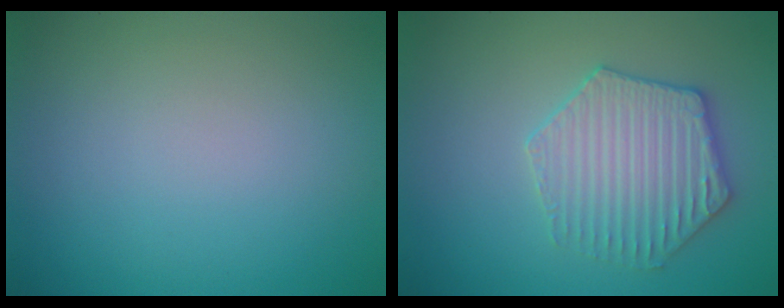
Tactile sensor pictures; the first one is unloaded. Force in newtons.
{"total": 4.1, "press": 3.9, "slide": 1.0}